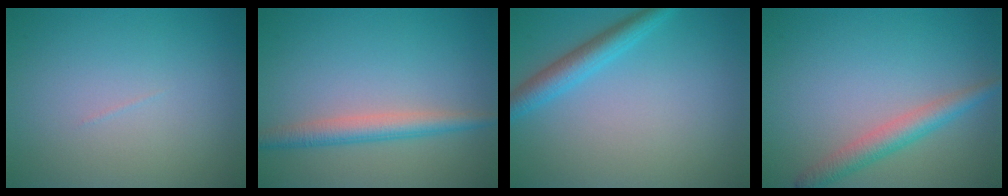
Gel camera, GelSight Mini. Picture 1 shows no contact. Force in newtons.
{"total": 2.9, "press": 2.9, "slide": 0.1}
{"total": 3.1, "press": 3.1, "slide": 0.1}
{"total": 2.9, "press": 2.9, "slide": 0.1}